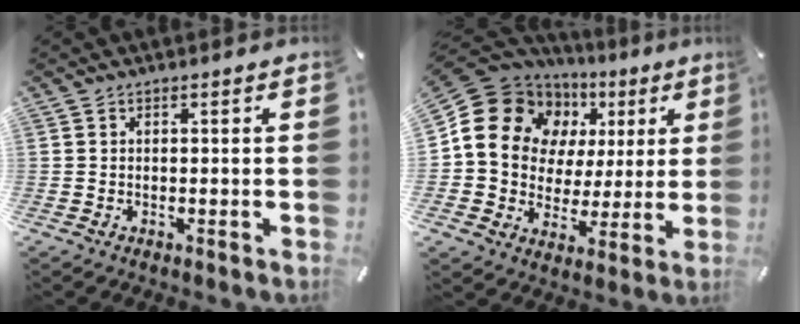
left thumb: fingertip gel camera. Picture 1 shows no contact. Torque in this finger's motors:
{"motor_torque": [1.91, 2.21, 2.36, -0.41, 0.45]}